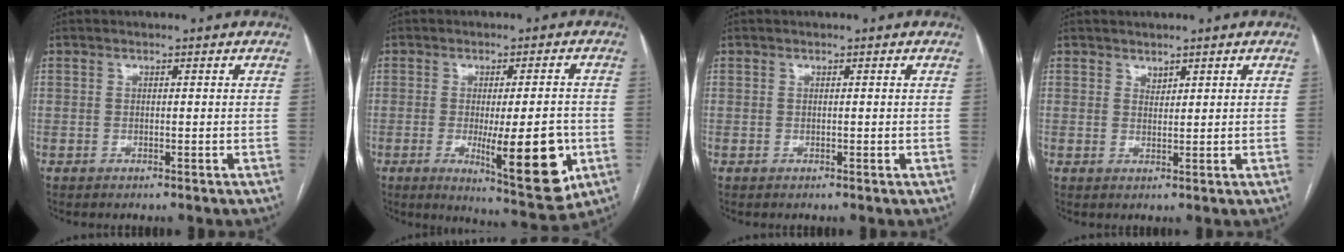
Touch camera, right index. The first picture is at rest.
{"total": 12.7, "force": [-3.3, 2.4, 12.0], "torque": [-0.159, -0.020, -0.038]}
{"total": 0.0}
{"total": 1.1, "force": [1.0, 0.4, 0.2], "torque": [-0.001, -0.001, 0.018]}